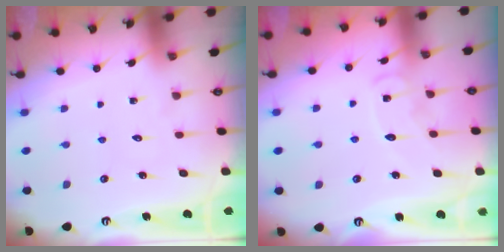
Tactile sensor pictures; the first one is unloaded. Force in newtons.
{"total": 7.4, "press": 7.4, "slide": 0.7}